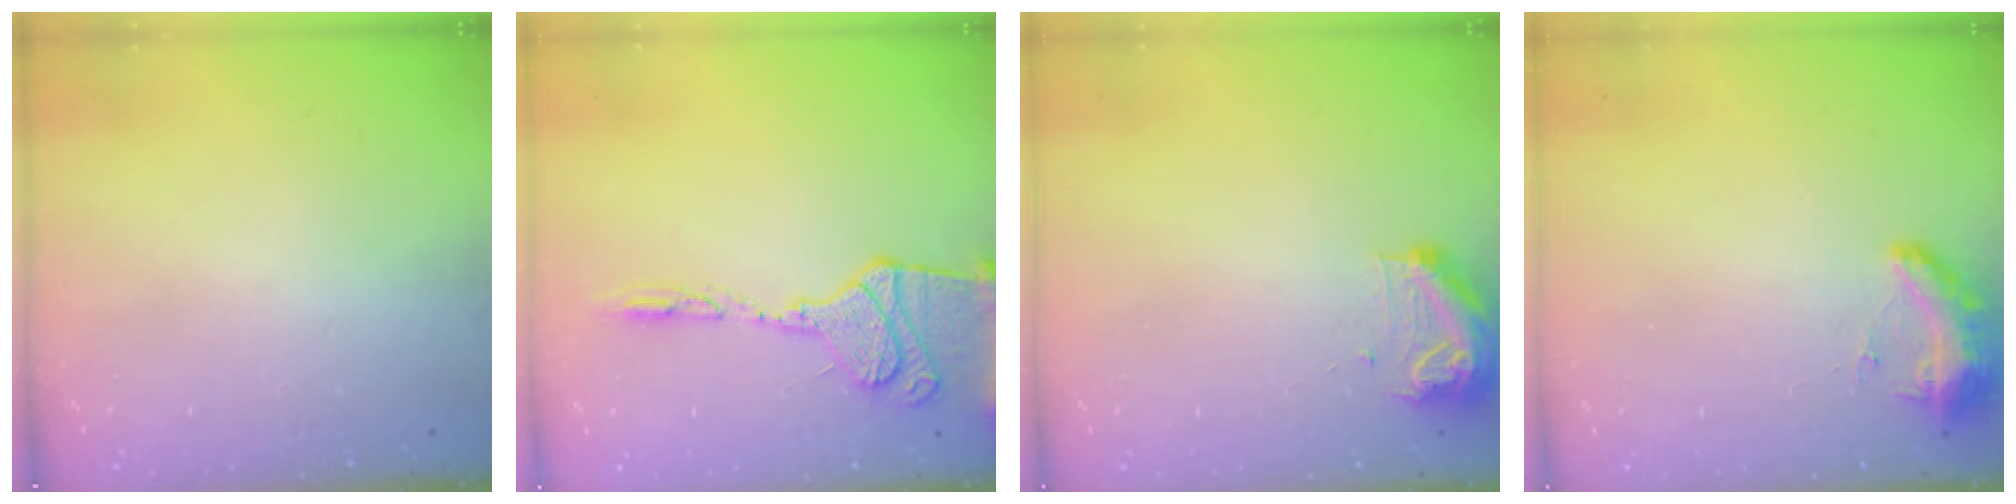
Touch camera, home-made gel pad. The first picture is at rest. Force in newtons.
{"total": 14.7, "press": 14.6, "slide": 1.8}
{"total": 9.8, "press": 9.8, "slide": 0.5}
{"total": 14.6, "press": 10.5, "slide": 10.2}